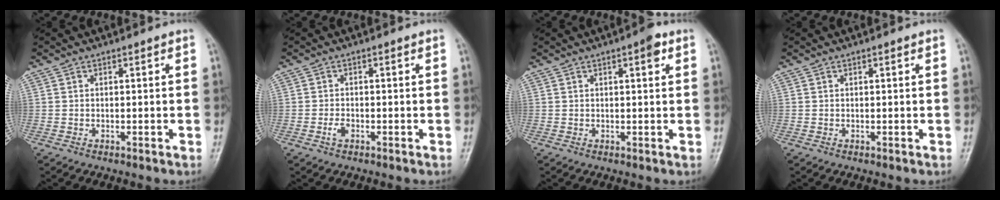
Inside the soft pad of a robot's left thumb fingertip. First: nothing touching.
{"total": 1.7, "force": [-0.8, 1.0, 1.1], "torque": [-0.024, 0.004, -0.017]}
{"total": 2.6, "force": [1.3, 0.7, 2.2], "torque": [-0.028, -0.001, 0.015]}
{"total": 0.0}